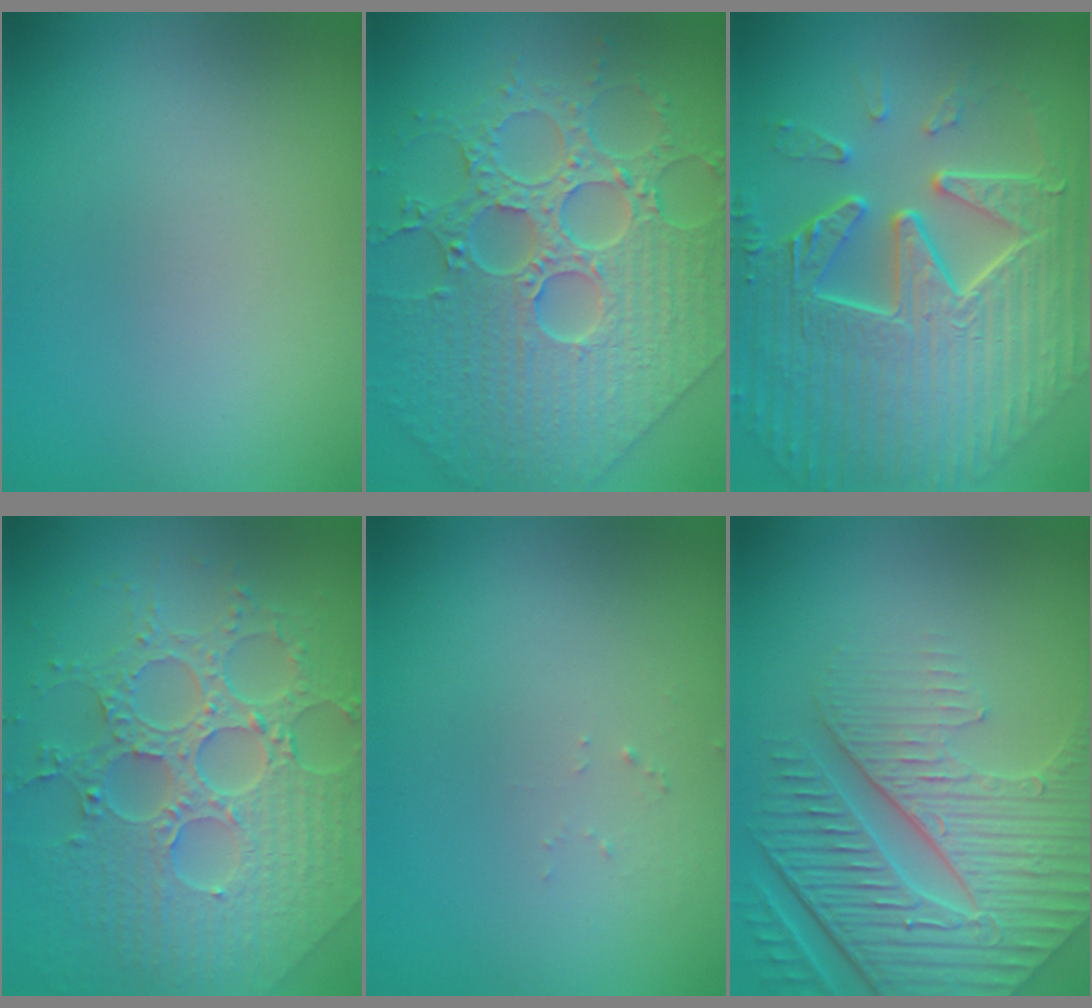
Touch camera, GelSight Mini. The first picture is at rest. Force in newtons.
{"total": 9.4, "press": 7.1, "slide": 6.1}
{"total": 10.8, "press": 7.4, "slide": 7.8}
{"total": 7.9, "press": 5.9, "slide": 5.4}
{"total": 0.7, "press": 0.7, "slide": 0.1}
{"total": 8.4, "press": 5.9, "slide": 5.9}